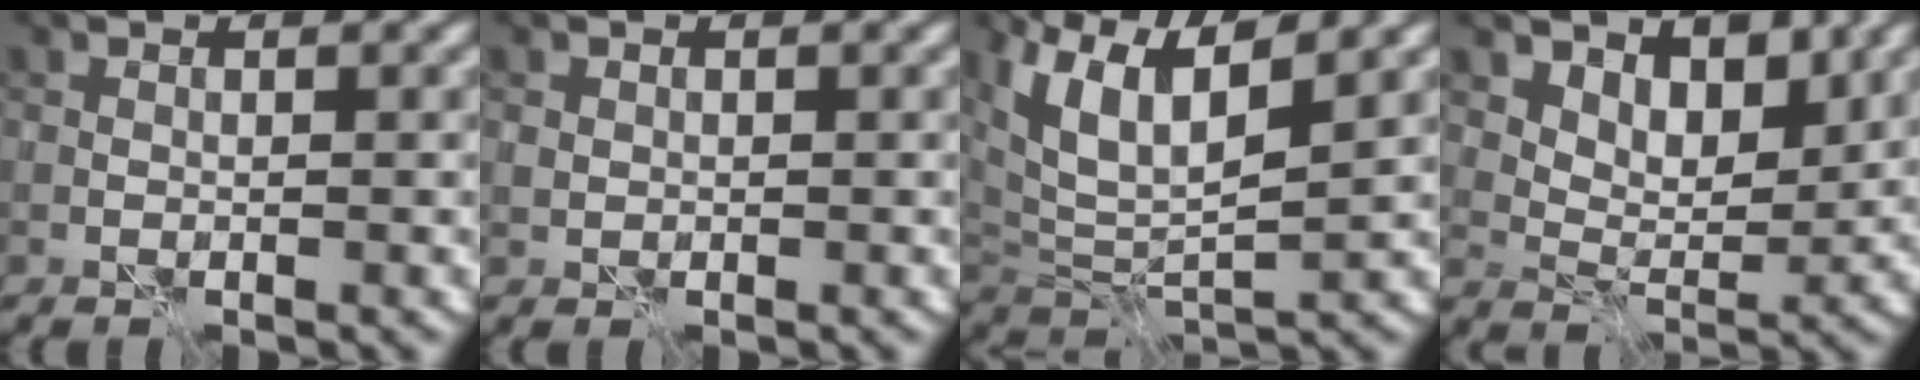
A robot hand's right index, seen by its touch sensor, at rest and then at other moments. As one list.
[{"total": 0.7, "force": [0.3, 0.6, 0.1], "torque": [-0.002, -0.002, 0.004]}, {"total": 8.3, "force": [4.9, 2.9, 6.1], "torque": [-0.128, 0.007, 0.090]}, {"total": 4.6, "force": [3.1, 2.5, 2.3], "torque": [-0.041, -0.019, 0.053]}]